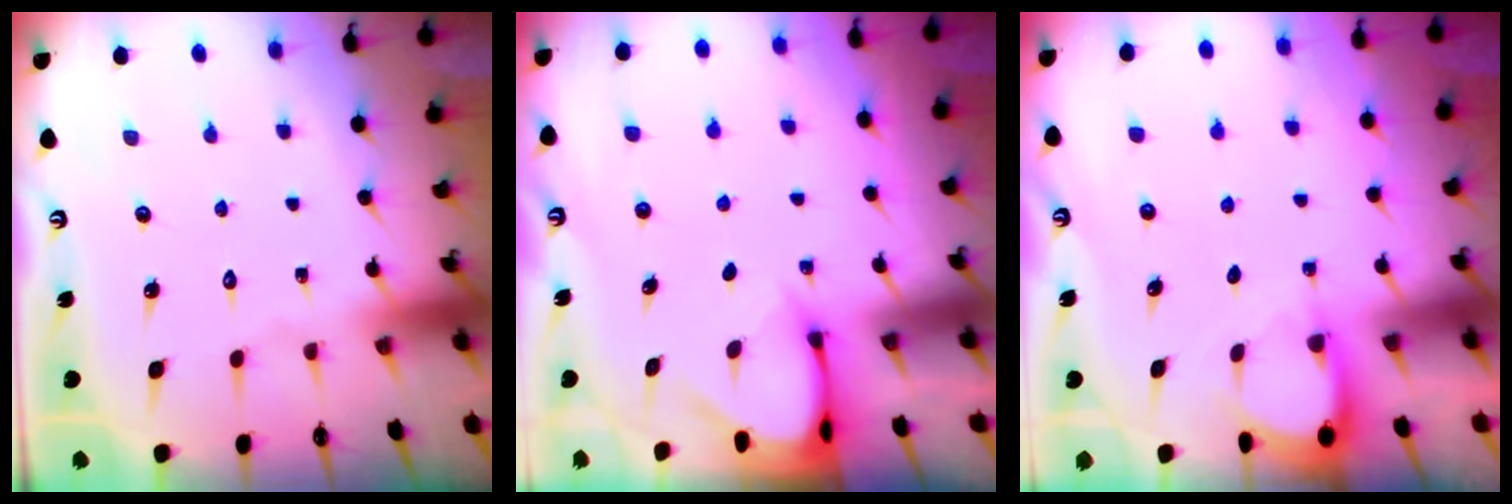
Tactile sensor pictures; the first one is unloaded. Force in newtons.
{"total": 3.4, "press": 3.4, "slide": 0.3}
{"total": 3.0, "press": 3.0, "slide": 0.3}